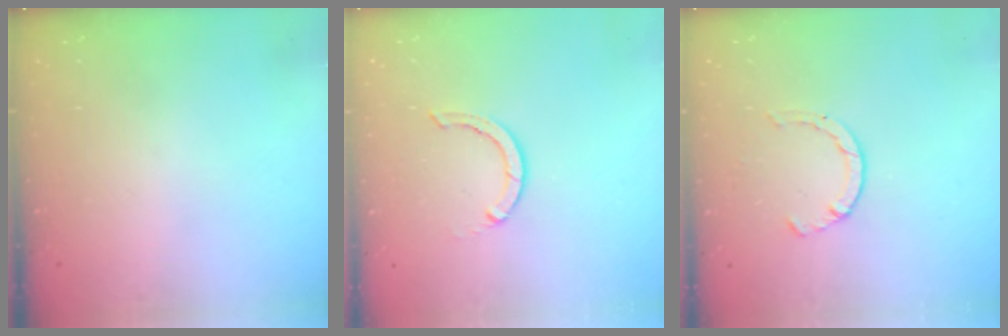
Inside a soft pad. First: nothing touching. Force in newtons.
{"total": 2.9, "press": 2.9, "slide": 0.1}
{"total": 2.1, "press": 2.1, "slide": 0.5}